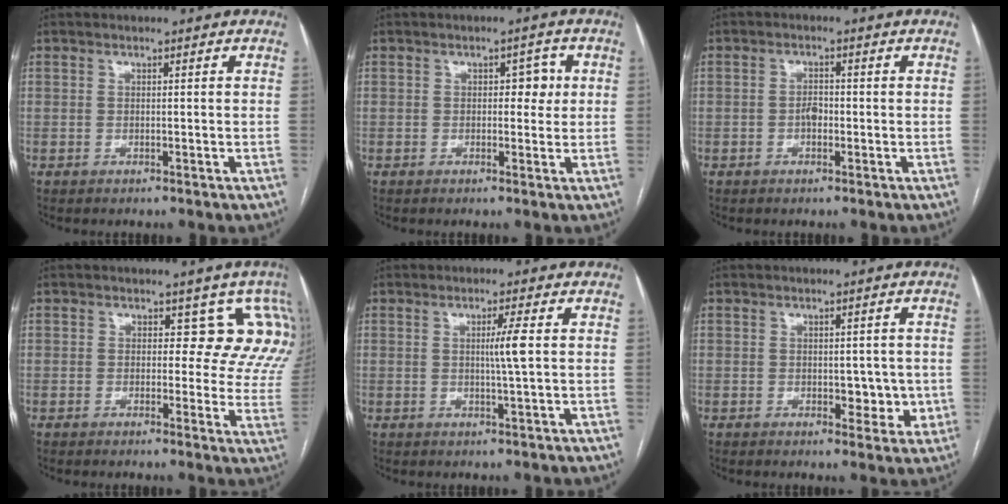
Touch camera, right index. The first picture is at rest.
{"total": 3.1, "force": [0.5, 1.8, 2.5], "torque": [-0.025, 0.013, 0.004]}
{"total": 1.9, "force": [-0.5, 1.0, 1.5], "torque": [-0.022, 0.005, -0.010]}
{"total": 8.3, "force": [5.2, 4.5, 4.7], "torque": [-0.026, -0.001, 0.026]}
{"total": 3.4, "force": [0.4, -0.6, 3.3], "torque": [-0.059, -0.005, 0.006]}
{"total": 4.3, "force": [-0.4, 2.6, 3.4], "torque": [-0.034, 0.004, 0.004]}